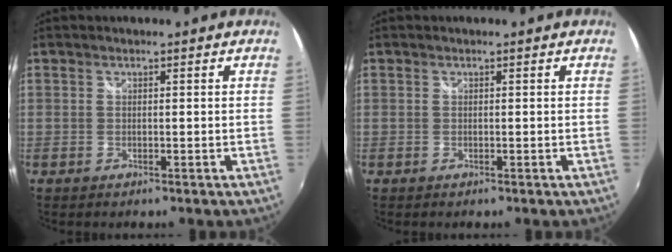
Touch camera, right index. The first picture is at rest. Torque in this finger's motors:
{"motor_torque": [0.00, 0.00, 0.03, 0.01]}